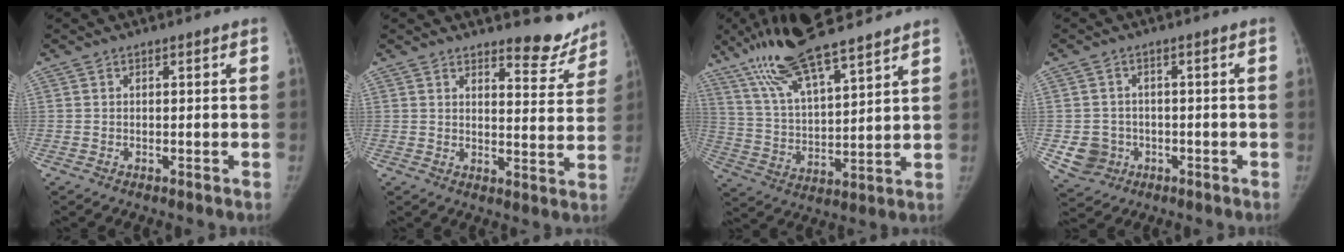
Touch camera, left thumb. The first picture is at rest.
{"total": 8.8, "force": [8.2, 2.5, 2.2], "torque": [0.007, -0.072, 0.094]}
{"total": 18.7, "force": [14.2, 3.9, 11.6], "torque": [-0.195, -0.046, 0.262]}
{"total": 5.6, "force": [-1.3, 5.2, 1.4], "torque": [-0.008, 0.009, -0.015]}